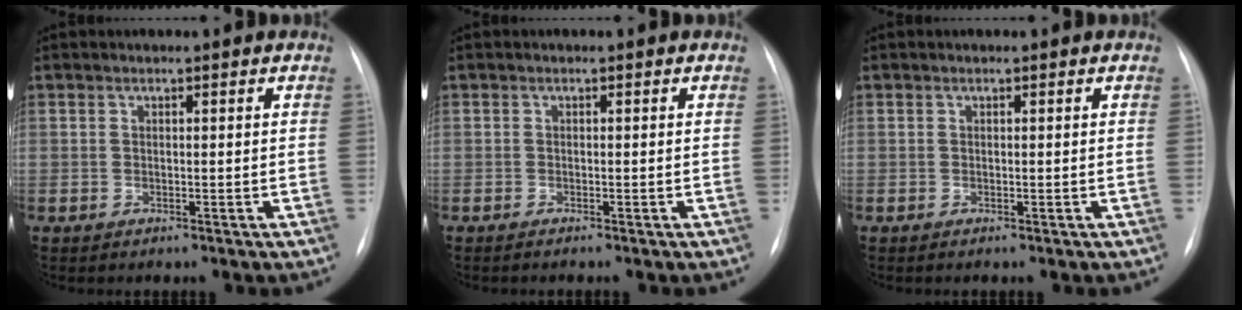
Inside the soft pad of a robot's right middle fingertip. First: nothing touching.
{"total": 0.9, "force": [-0.7, -0.2, 0.5], "torque": [-0.004, -0.001, -0.009]}
{"total": 0.0}